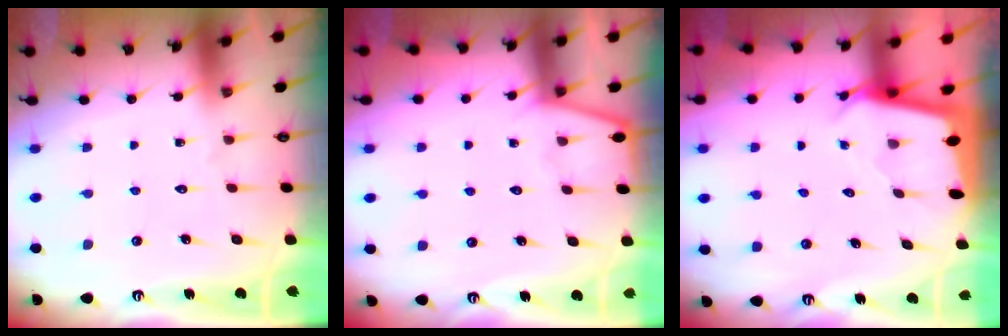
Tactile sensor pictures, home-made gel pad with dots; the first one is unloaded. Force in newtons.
{"total": 2.4, "press": 2.4, "slide": 0.2}
{"total": 2.4, "press": 2.4, "slide": 0.1}